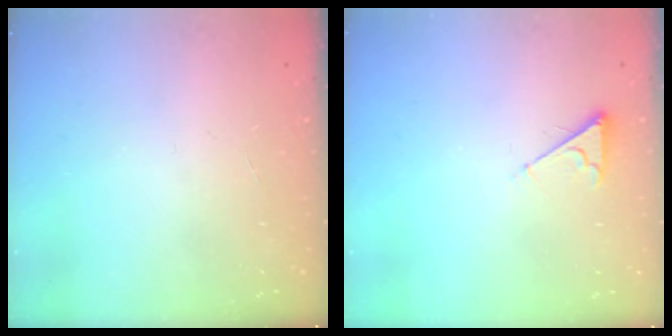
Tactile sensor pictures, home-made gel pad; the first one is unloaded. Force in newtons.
{"total": 3.9, "press": 3.9, "slide": 0.6}